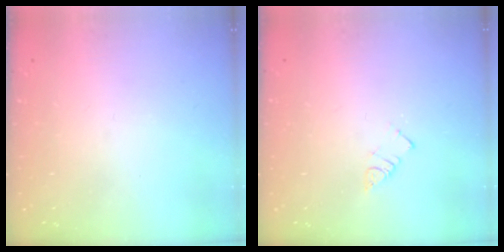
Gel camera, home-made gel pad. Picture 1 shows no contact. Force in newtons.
{"total": 2.7, "press": 2.7, "slide": 0.4}